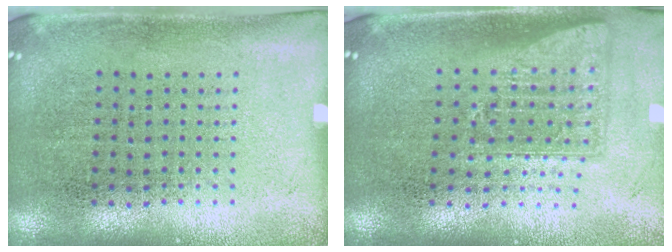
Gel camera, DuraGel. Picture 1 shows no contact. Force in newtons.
{"total": 1.6, "press": 1.2, "slide": 1.0}